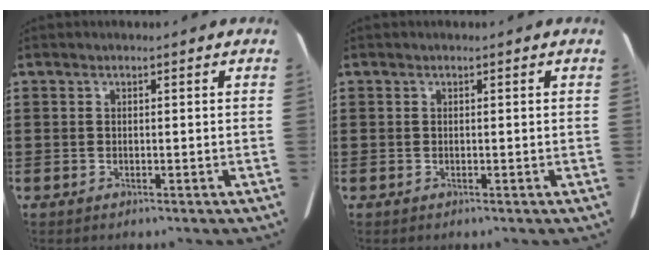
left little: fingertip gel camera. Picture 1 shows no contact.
{"total": 0.0}